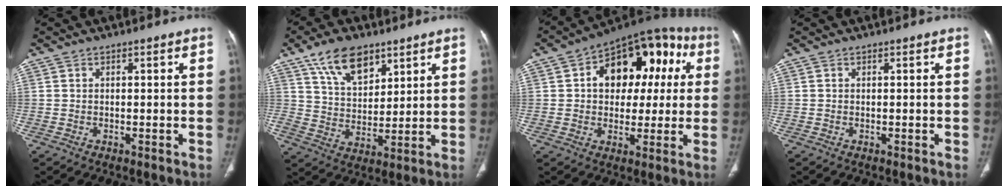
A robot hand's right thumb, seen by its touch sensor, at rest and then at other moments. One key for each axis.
{"total": 11.7, "fx": 7.1, "fy": 6.2, "fz": 6.8, "tx": -0.095, "ty": -0.033, "tz": 0.133}
{"total": 19.0, "fx": 4.0, "fy": 12.2, "fz": 14.0, "tx": -0.136, "ty": 0.035, "tz": 0.052}
{"total": 0.0}